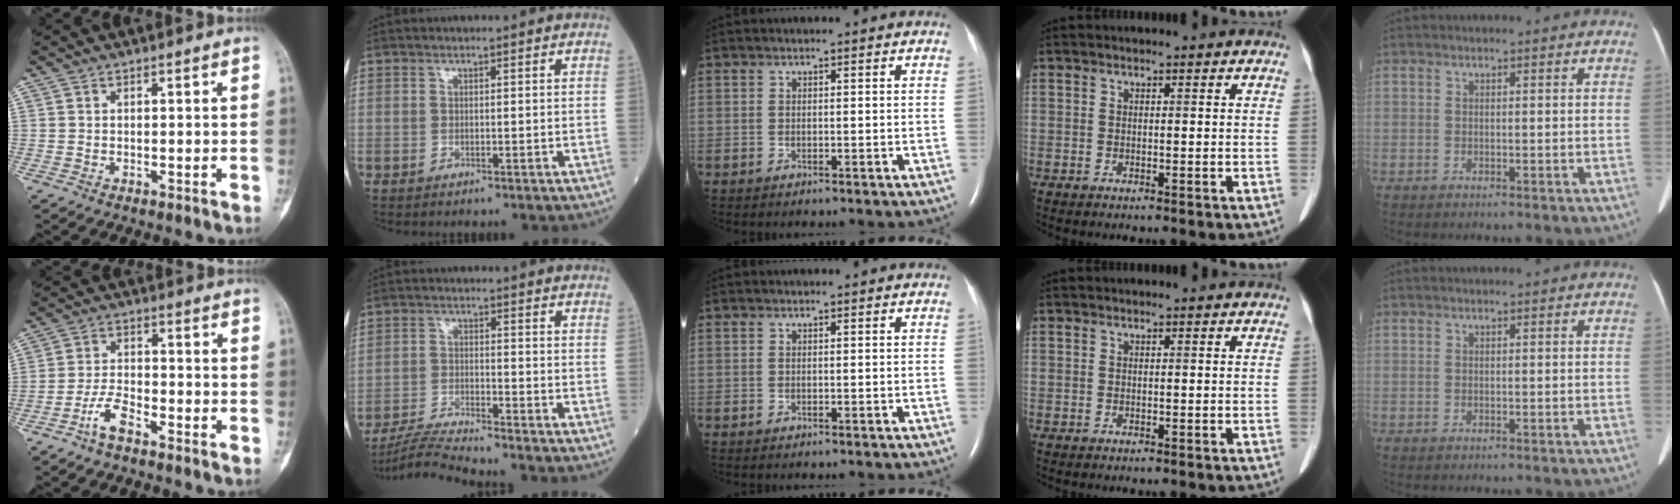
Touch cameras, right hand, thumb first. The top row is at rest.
{"thumb": {"total": 5.0, "force": [-3.4, 1.8, 3.2], "torque": [-0.065, 0.025, -0.068]}, "index": {"total": 5.9, "force": [-5.4, -2.0, 1.0], "torque": [-0.028, -0.019, -0.106]}}